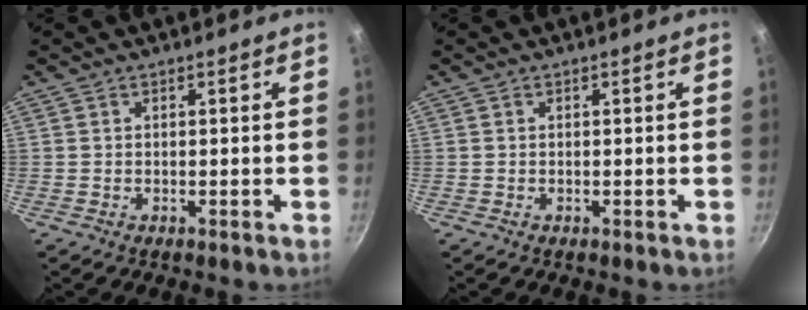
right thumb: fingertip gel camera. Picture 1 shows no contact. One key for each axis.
{"total": 0.0}